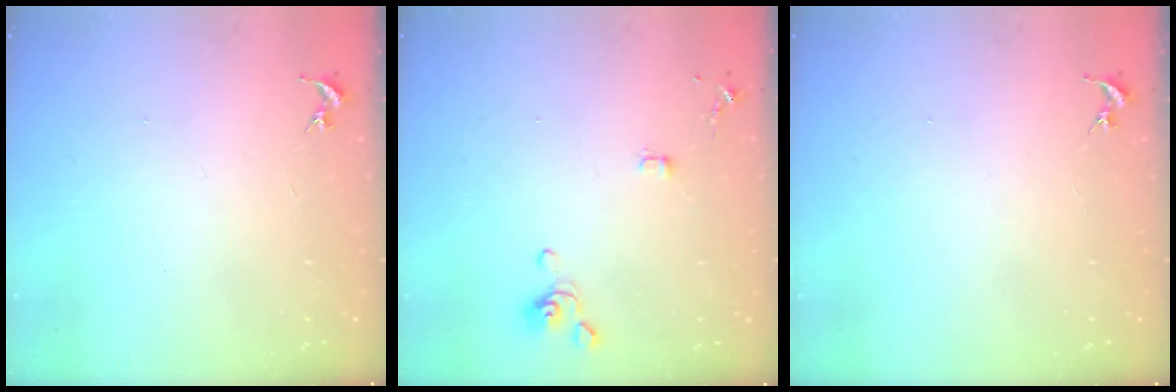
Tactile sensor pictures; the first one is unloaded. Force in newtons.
{"total": 3.8, "press": 3.7, "slide": 0.9}
{"total": 0.0}